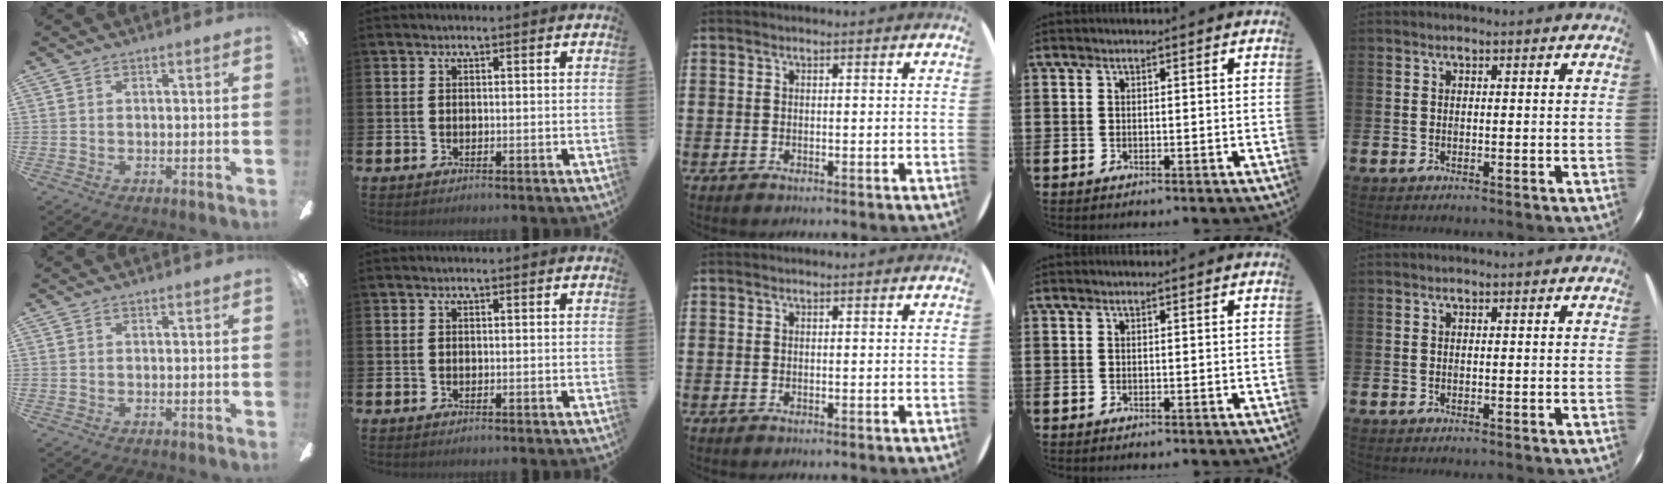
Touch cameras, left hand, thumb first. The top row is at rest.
{}